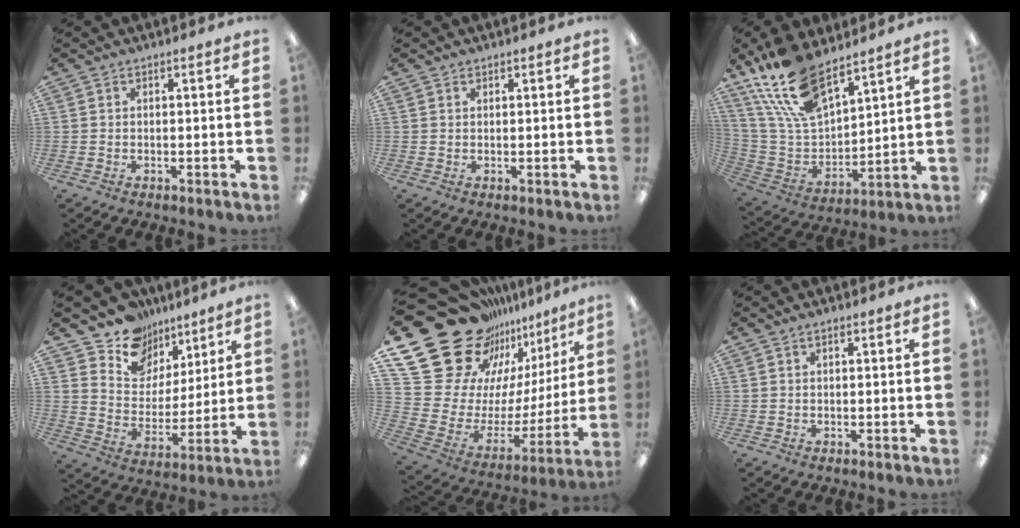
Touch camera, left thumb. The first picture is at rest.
{"total": 0.7, "force": [0.5, 0.4, 0.1], "torque": [-0.002, 0.000, 0.010]}
{"total": 18.6, "force": [13.5, 7.9, 10.1], "torque": [-0.225, -0.069, 0.249]}
{"total": 12.7, "force": [9.6, 8.2, 1.4], "torque": [-0.040, -0.083, 0.184]}
{"total": 27.4, "force": [18.8, 15.7, 12.2], "torque": [-0.193, -0.159, 0.383]}
{"total": 0.5, "force": [0.4, 0.2, 0.3], "torque": [-0.007, 0.001, 0.007]}